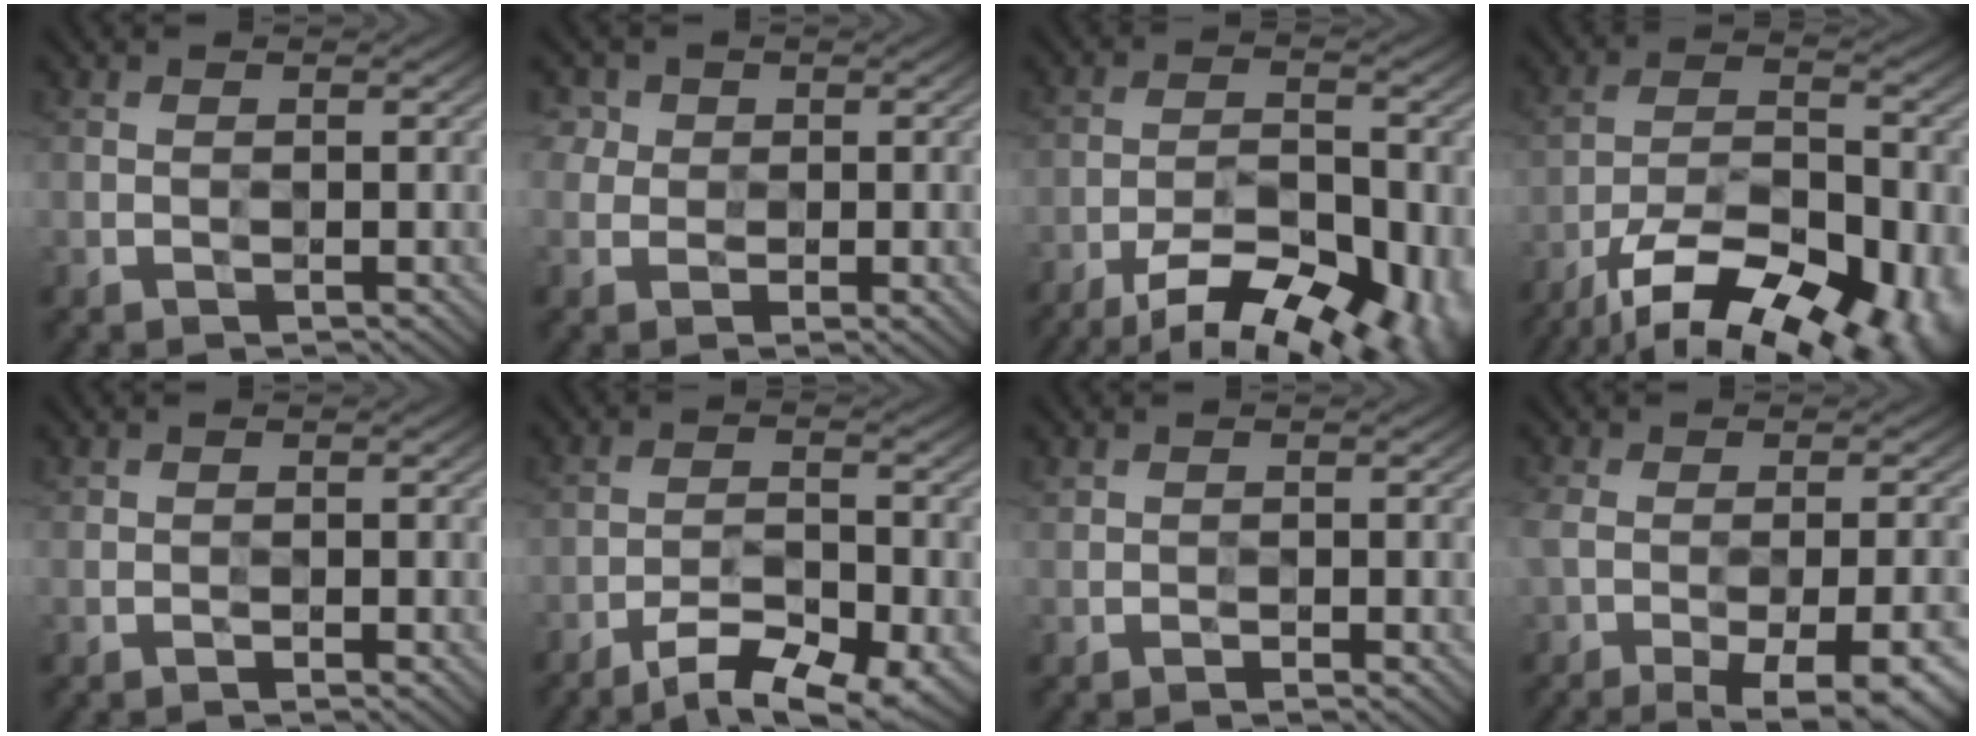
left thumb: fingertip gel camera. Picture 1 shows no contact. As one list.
[{"total": 2.9, "force": [1.0, 2.6, 0.8], "torque": [-0.023, 0.001, 0.014]}, {"total": 12.3, "force": [-9.0, 4.2, 7.1], "torque": [-0.113, -0.011, -0.133]}, {"total": 15.8, "force": [-11.4, 5.7, 9.3], "torque": [-0.146, -0.022, -0.178]}, {"total": 1.1, "force": [-0.6, 0.5, 0.8], "torque": [-0.009, 0.000, -0.012]}, {"total": 8.5, "force": [-6.8, 2.0, 4.7], "torque": [-0.083, -0.008, -0.104]}, {"total": 1.5, "force": [-0.6, 0.6, 1.2], "torque": [-0.020, -0.001, -0.012]}, {"total": 12.0, "force": [-6.4, 4.2, 9.3], "torque": [-0.183, -0.026, -0.077]}]